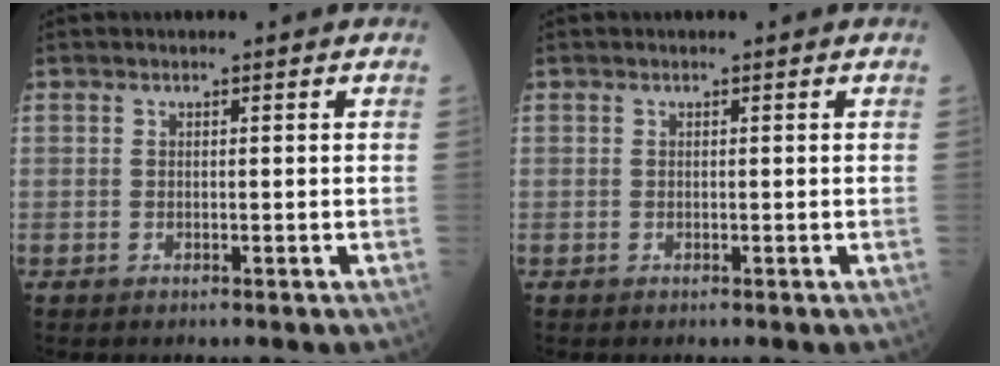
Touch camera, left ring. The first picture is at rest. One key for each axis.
{"total": 0.0}